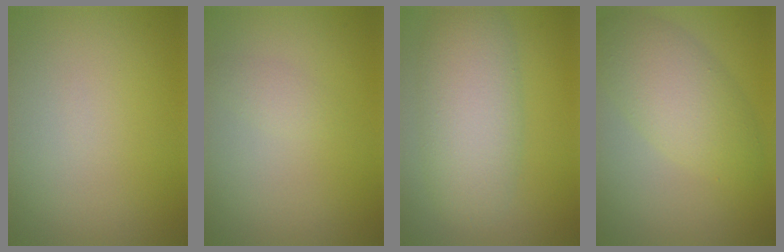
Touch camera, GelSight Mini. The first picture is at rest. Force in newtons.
{"total": 1.1, "press": 1.1, "slide": 0.0}
{"total": 6.5, "press": 6.5, "slide": 0.4}
{"total": 5.3, "press": 5.3, "slide": 0.1}